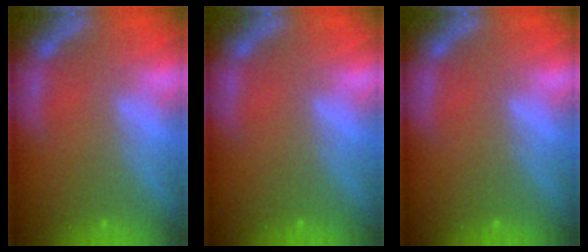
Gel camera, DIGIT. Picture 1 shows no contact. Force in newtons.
{"total": 0.0}
{"total": 0.0}